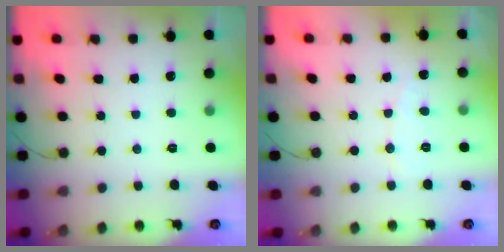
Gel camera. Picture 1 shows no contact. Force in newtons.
{"total": 3.7, "press": 3.7, "slide": 0.3}